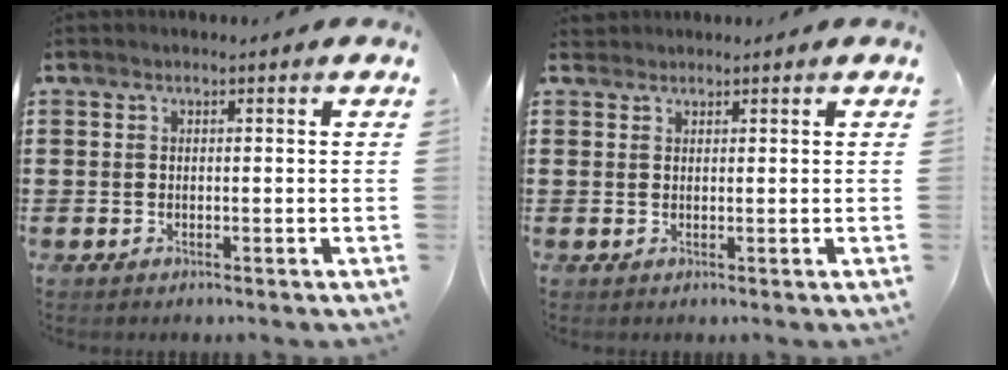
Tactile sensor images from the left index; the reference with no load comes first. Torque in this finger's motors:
{"motor_torque": [0.01, -0.01, -0.05, -0.03]}